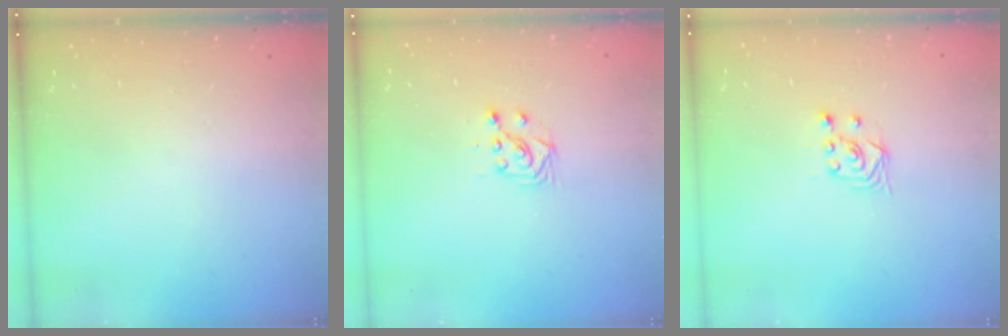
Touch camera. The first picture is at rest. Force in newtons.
{"total": 5.7, "press": 5.6, "slide": 0.9}
{"total": 2.9, "press": 2.5, "slide": 1.4}